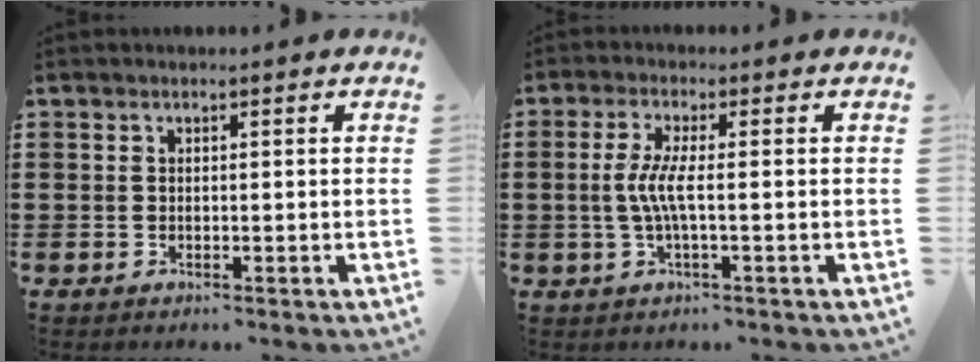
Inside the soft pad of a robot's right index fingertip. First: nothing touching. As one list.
[{"total": 4.4, "force": [-0.4, 0.3, 4.4], "torque": [-0.103, -0.010, -0.017]}]